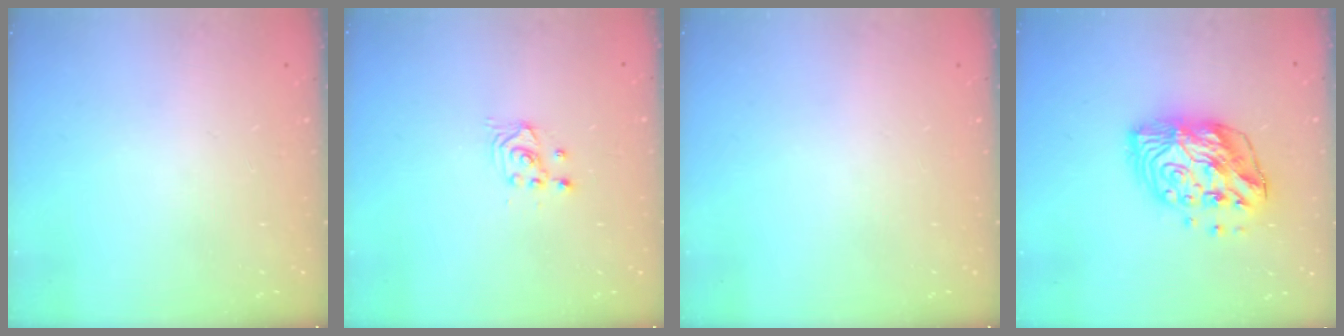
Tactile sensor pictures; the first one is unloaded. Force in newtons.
{"total": 2.4, "press": 2.3, "slide": 0.2}
{"total": 0.0}
{"total": 13.7, "press": 13.6, "slide": 1.2}